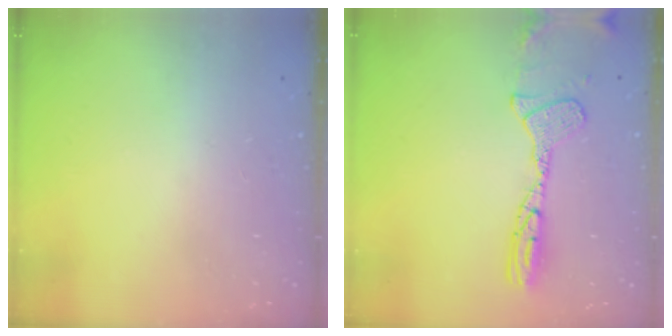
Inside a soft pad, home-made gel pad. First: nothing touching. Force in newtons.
{"total": 12.6, "press": 12.5, "slide": 1.4}